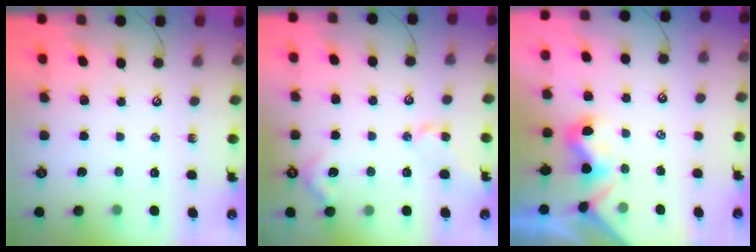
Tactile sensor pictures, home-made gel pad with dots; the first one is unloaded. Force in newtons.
{"total": 5.2, "press": 5.1, "slide": 0.9}
{"total": 1.1, "press": 1.0, "slide": 0.5}